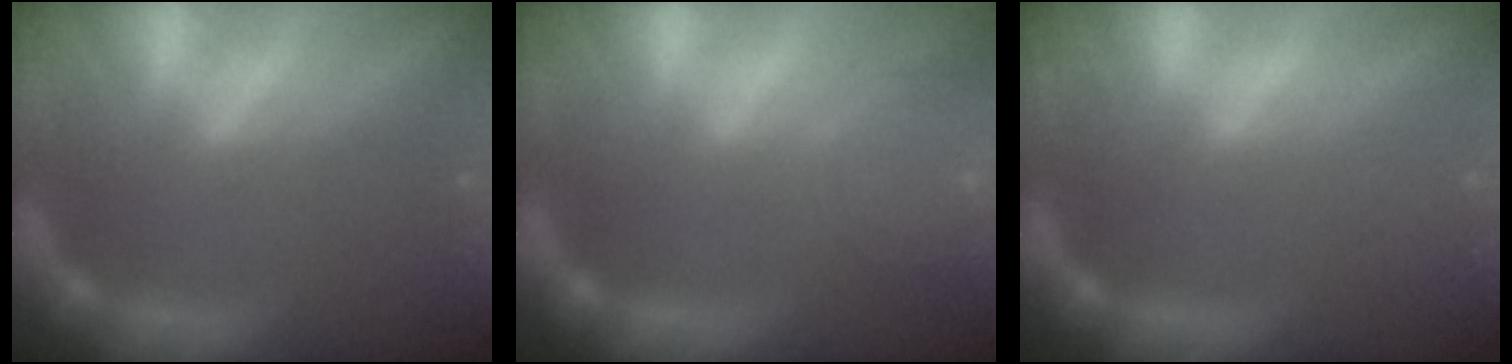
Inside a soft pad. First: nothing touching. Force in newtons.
{"total": 6.9}
{"total": 1.0}